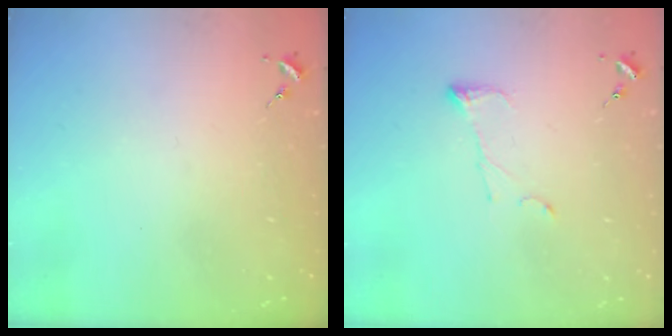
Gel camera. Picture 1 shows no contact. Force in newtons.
{"total": 6.7, "press": 6.6, "slide": 0.6}